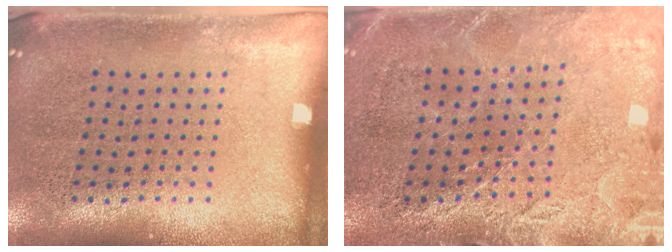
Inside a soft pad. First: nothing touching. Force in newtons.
{"total": 2.8, "press": 2.7, "slide": 0.6}